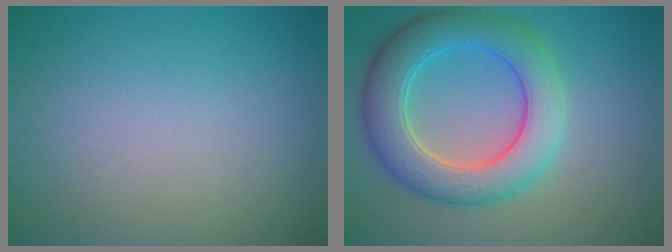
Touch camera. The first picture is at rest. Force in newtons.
{"total": 7.0, "press": 7.0, "slide": 0.3}